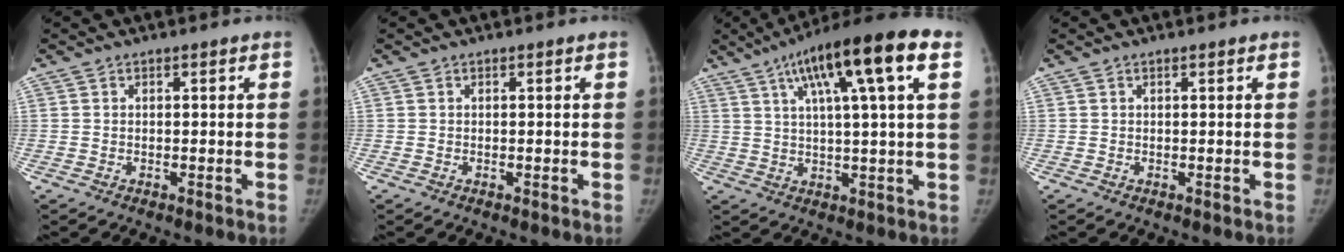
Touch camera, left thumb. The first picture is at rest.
{"total": 0.0}
{"total": 16.3, "force": [7.2, 2.4, 14.4], "torque": [-0.229, 0.006, 0.108]}
{"total": 0.0}